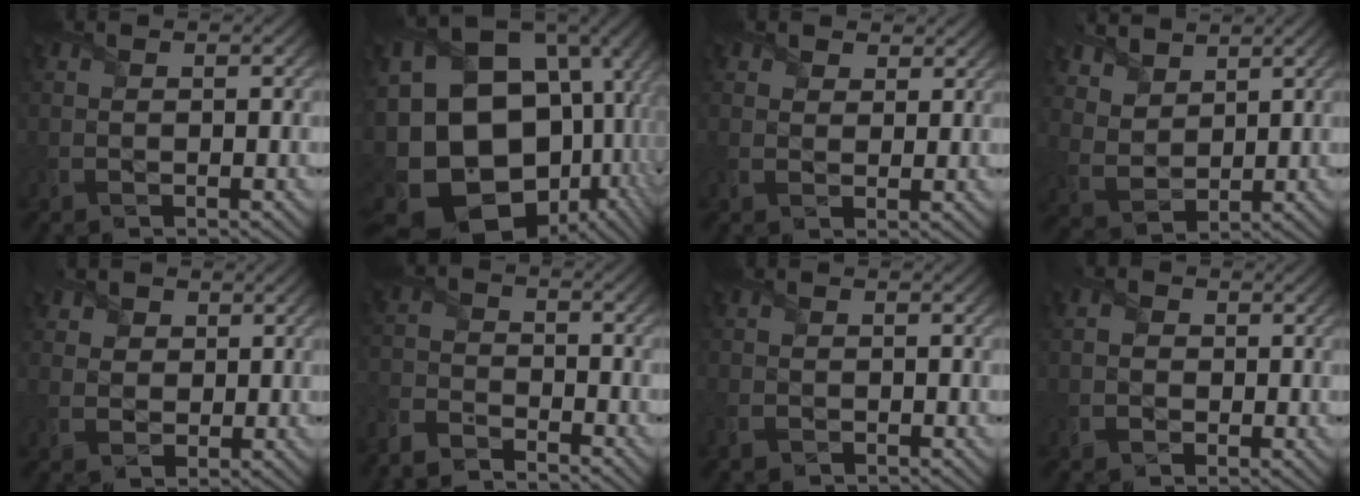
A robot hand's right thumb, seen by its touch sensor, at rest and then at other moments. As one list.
[{"total": 21.9, "force": [-2.7, 14.9, 15.7], "torque": [-0.332, -0.042, -0.001]}, {"total": 3.2, "force": [2.2, 2.2, 1.1], "torque": [-0.034, -0.005, 0.039]}, {"total": 5.8, "force": [4.2, 3.3, 2.3], "torque": [-0.072, -0.004, 0.084]}, {"total": 4.5, "force": [2.2, 3.6, 1.5], "torque": [-0.071, -0.007, 0.039]}, {"total": 5.8, "force": [-5.5, 1.2, 1.1], "torque": [-0.035, -0.010, -0.128]}, {"total": 2.0, "force": [-1.4, 1.3, 0.7], "torque": [-0.027, -0.006, -0.035]}, {"total": 1.9, "force": [-0.5, 1.8, 0.4], "torque": [-0.018, 0.004, -0.015]}]